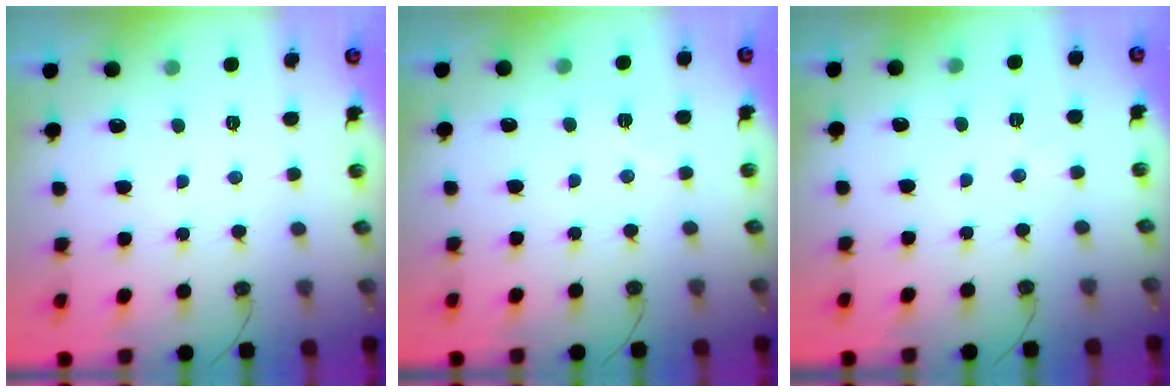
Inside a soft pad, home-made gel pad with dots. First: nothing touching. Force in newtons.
{"total": 3.9, "press": 3.2, "slide": 2.3}
{"total": 3.7, "press": 3.5, "slide": 1.3}